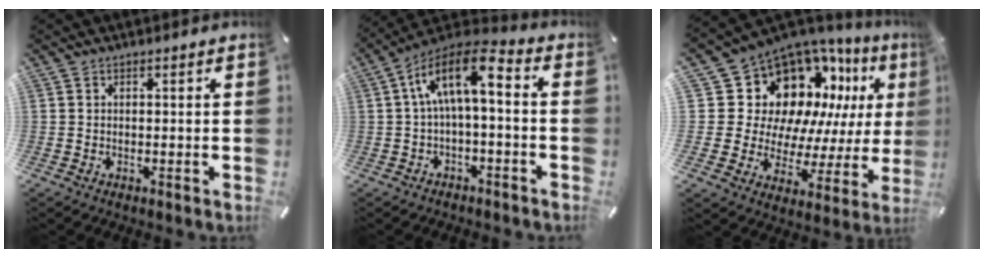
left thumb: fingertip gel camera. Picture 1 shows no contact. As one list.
[{"total": 12.3, "force": [1.1, 5.2, 11.1], "torque": [-0.210, -0.002, 0.018]}, {"total": 16.5, "force": [8.4, 12.0, 7.7], "torque": [-0.112, -0.093, 0.165]}]